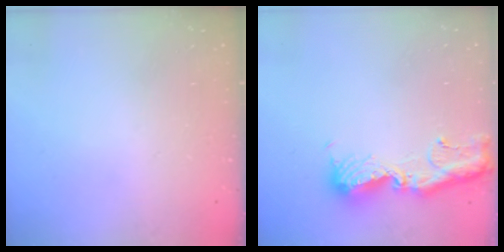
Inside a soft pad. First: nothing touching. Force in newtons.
{"total": 14.1, "press": 14.0, "slide": 1.5}